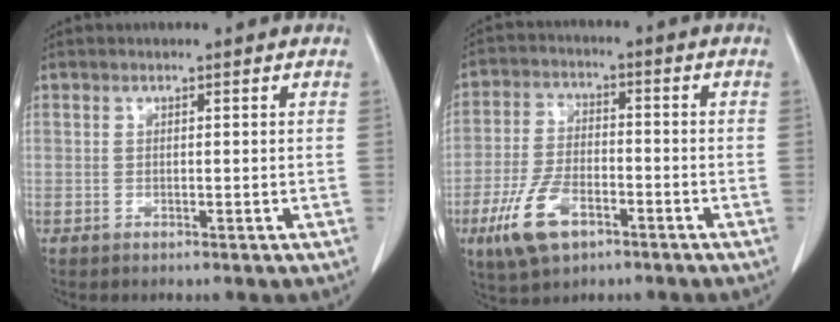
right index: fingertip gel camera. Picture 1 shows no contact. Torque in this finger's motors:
{"motor_torque": [0.20, -0.12, -0.47, -0.17]}